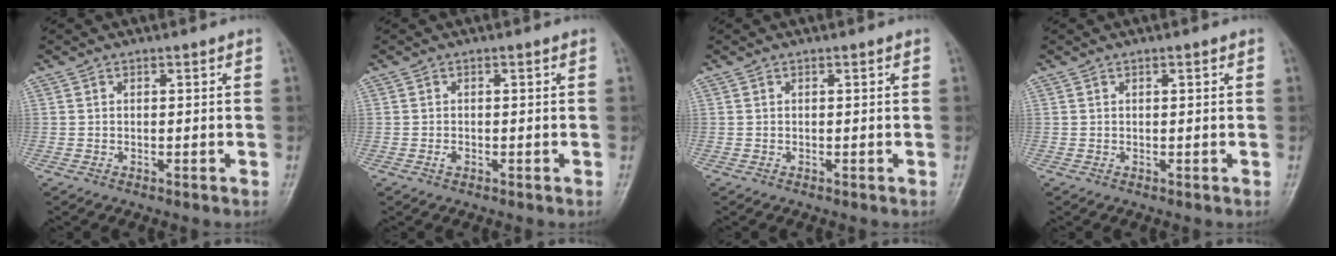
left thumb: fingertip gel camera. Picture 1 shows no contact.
{"total": 0.8, "force": [-0.3, 0.5, 0.6], "torque": [-0.010, 0.000, -0.007]}
{"total": 0.0}
{"total": 0.6, "force": [0.3, 0.1, 0.5], "torque": [-0.008, 0.001, 0.004]}